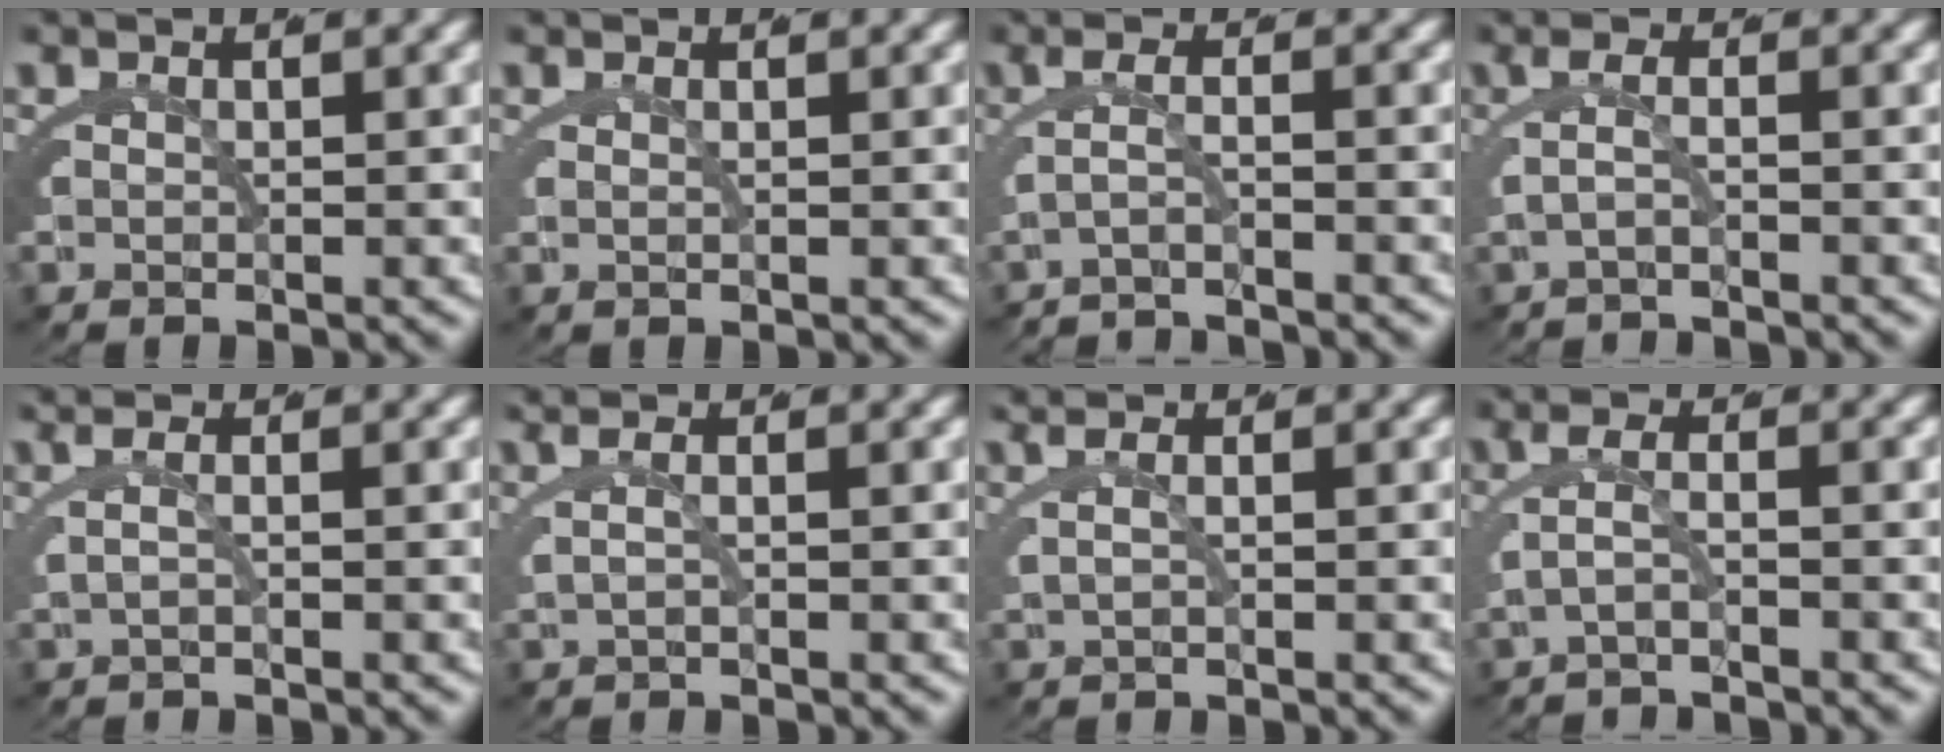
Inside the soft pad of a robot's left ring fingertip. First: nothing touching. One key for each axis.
{"total": 0.7, "fx": 0.4, "fy": 0.0, "fz": 0.6, "tx": -0.010, "ty": 0.003, "tz": 0.004}
{"total": 2.7, "fx": -2.2, "fy": 0.0, "fz": 1.5, "tx": -0.034, "ty": -0.013, "tz": -0.029}
{"total": 1.8, "fx": -1.1, "fy": -0.2, "fz": 1.4, "tx": -0.034, "ty": -0.005, "tz": -0.015}
{"total": 1.5, "fx": -0.1, "fy": -0.1, "fz": 1.5, "tx": -0.030, "ty": 0.008, "tz": -0.002}
{"total": 1.6, "fx": 0.1, "fy": 0.1, "fz": 1.6, "tx": -0.030, "ty": 0.010, "tz": -0.001}
{"total": 1.6, "fx": 0.3, "fy": 0.3, "fz": 1.5, "tx": -0.028, "ty": 0.012, "tz": 0.003}
{"total": 2.1, "fx": -1.4, "fy": -0.1, "fz": 1.6, "tx": -0.034, "ty": -0.006, "tz": -0.021}